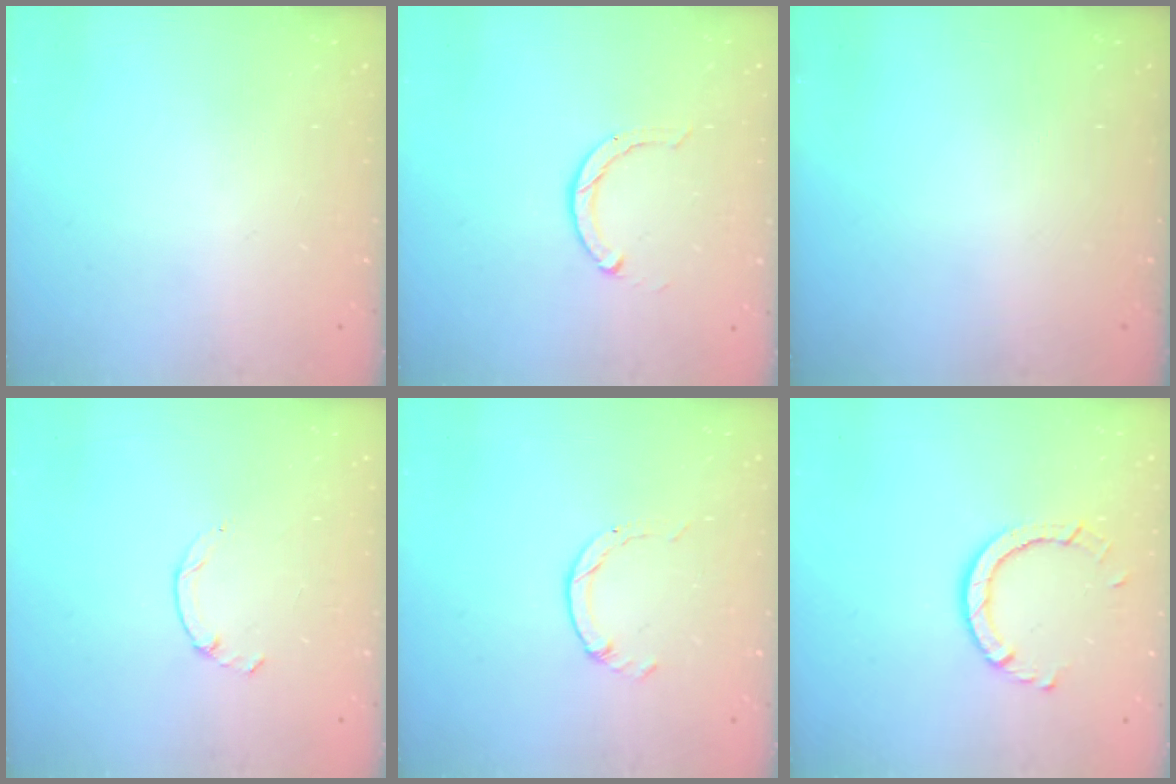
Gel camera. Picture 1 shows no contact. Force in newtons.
{"total": 2.3, "press": 2.3, "slide": 0.4}
{"total": 0.0}
{"total": 1.3, "press": 1.2, "slide": 0.4}
{"total": 0.5, "press": 0.5, "slide": 0.1}
{"total": 6.3, "press": 6.3, "slide": 0.3}